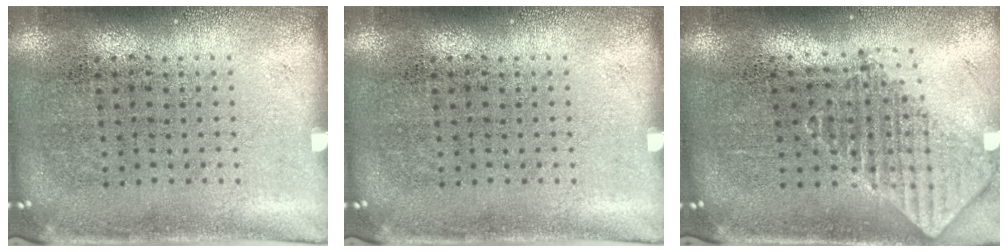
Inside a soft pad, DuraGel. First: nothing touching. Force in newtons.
{"total": 0.0}
{"total": 2.0, "press": 1.6, "slide": 1.3}